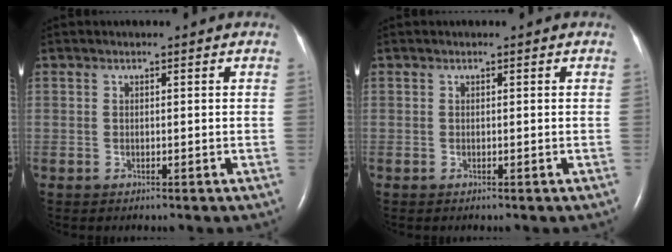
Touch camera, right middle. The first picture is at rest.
{"total": 0.0}